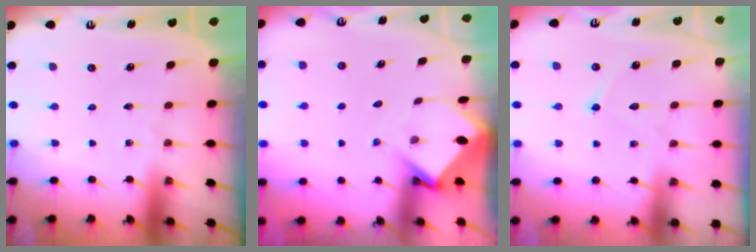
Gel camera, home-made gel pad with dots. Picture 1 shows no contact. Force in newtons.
{"total": 3.4, "press": 3.3, "slide": 0.2}
{"total": 6.5, "press": 6.5, "slide": 0.7}